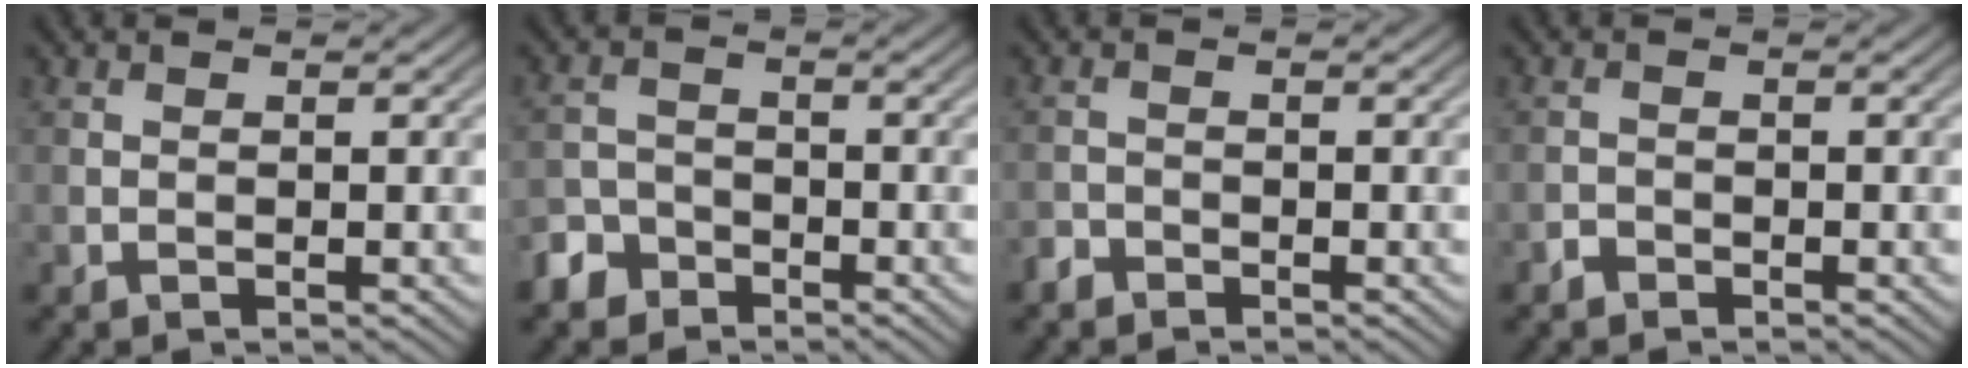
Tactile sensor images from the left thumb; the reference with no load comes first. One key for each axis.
{"total": 3.8, "fx": -2.8, "fy": 2.3, "fz": 0.9, "tx": -0.019, "ty": 0.002, "tz": -0.063}
{"total": 1.5, "fx": -1.3, "fy": 0.8, "fz": 0.2, "tx": -0.003, "ty": 0.001, "tz": -0.030}
{"total": 1.1, "fx": -0.9, "fy": 0.6, "fz": 0.2, "tx": -0.002, "ty": 0.001, "tz": -0.021}